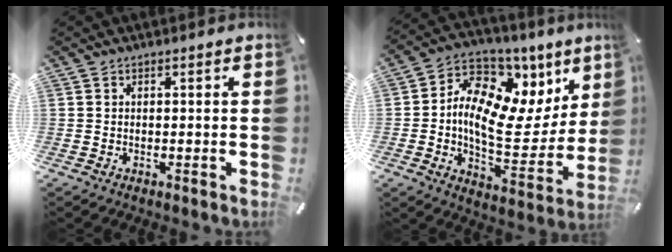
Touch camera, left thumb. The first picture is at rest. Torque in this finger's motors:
{"motor_torque": [2.47, 2.53, 0.40, -0.20, 0.21]}